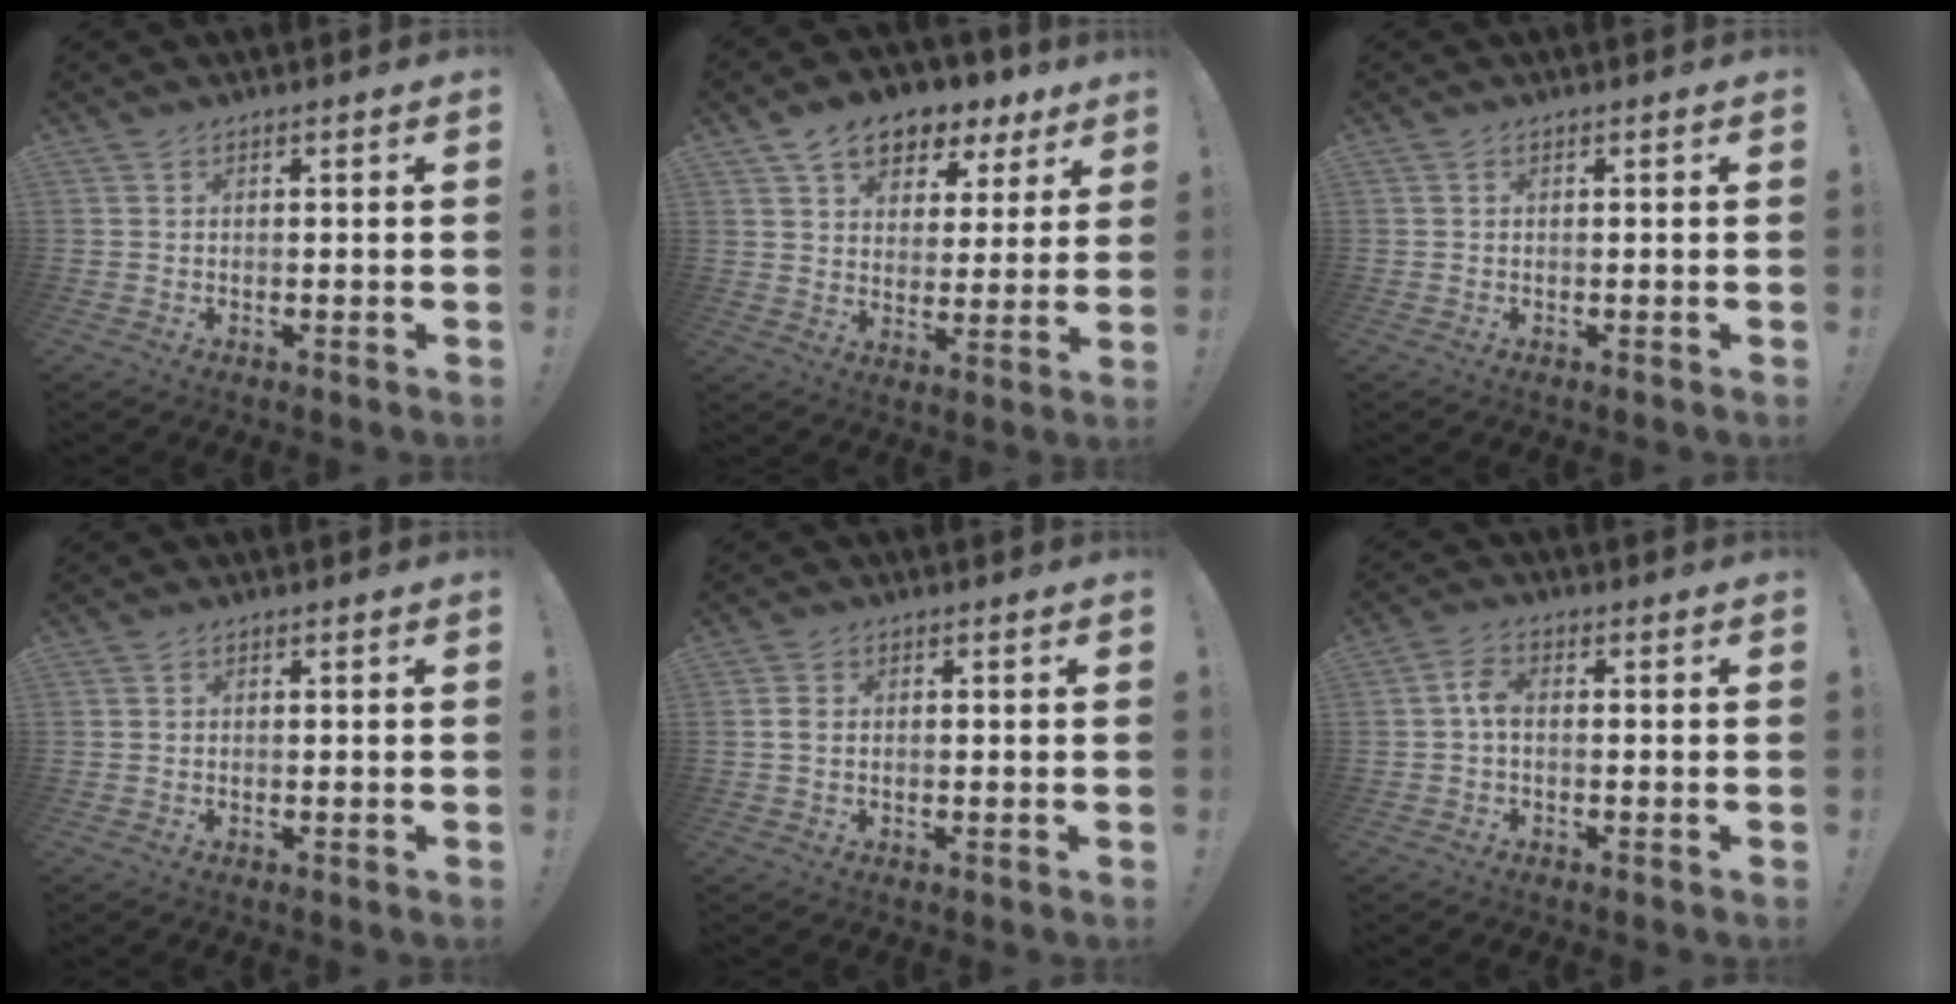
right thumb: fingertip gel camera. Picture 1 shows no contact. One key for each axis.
{"total": 11.4, "fx": 7.3, "fy": 7.0, "fz": 5.3, "tx": -0.082, "ty": -0.040, "tz": 0.137}
{"total": 0.0}
{"total": 0.0}
{"total": 1.8, "fx": -0.1, "fy": 1.3, "fz": 1.3, "tx": -0.016, "ty": 0.003, "tz": -0.004}
{"total": 4.1, "fx": -0.3, "fy": 2.1, "fz": 3.5, "tx": -0.072, "ty": 0.009, "tz": -0.007}